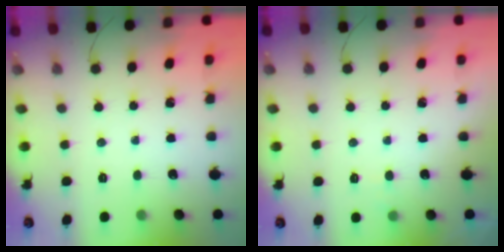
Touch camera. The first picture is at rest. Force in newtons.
{"total": 2.3, "press": 2.0, "slide": 1.2}